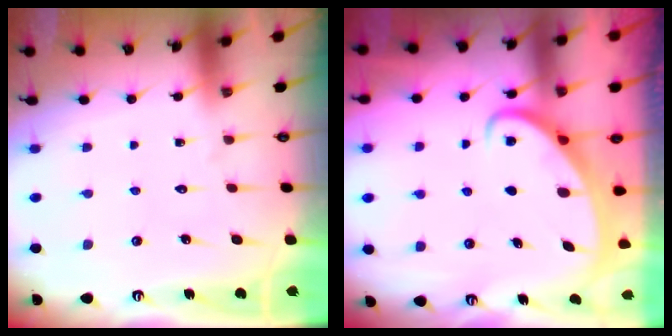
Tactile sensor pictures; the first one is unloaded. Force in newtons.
{"total": 2.4, "press": 2.4, "slide": 0.4}